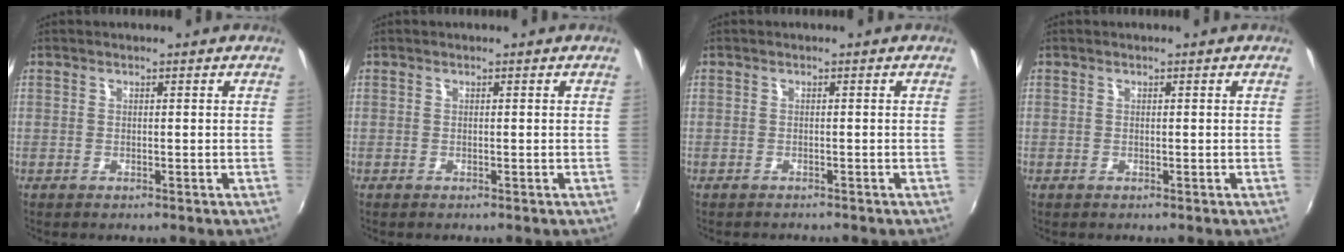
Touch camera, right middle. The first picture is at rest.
{"total": 0.0}
{"total": 1.4, "force": [-1.4, 0.4, 0.2], "torque": [-0.009, -0.008, -0.021]}
{"total": 0.0}